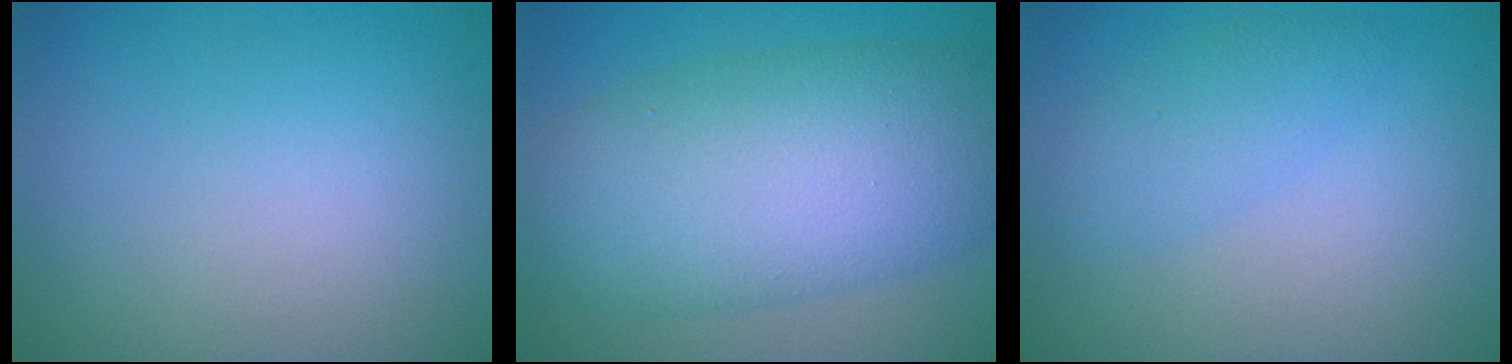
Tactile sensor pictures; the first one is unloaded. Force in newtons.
{"total": 10.9, "press": 10.9, "slide": 0.1}
{"total": 2.2, "press": 2.2, "slide": 0.0}